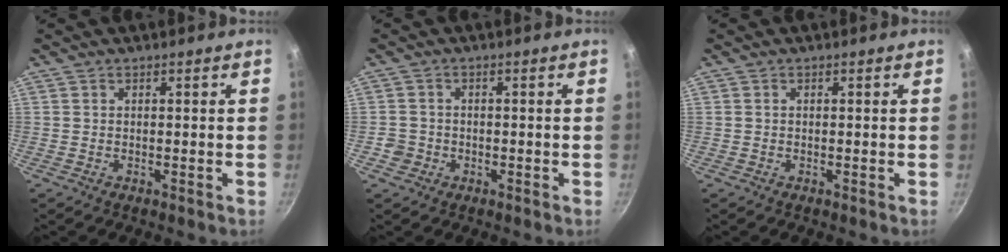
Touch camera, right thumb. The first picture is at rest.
{"total": 2.8, "force": [-1.1, 2.5, 0.5], "torque": [0.002, 0.018, -0.014]}
{"total": 0.0}